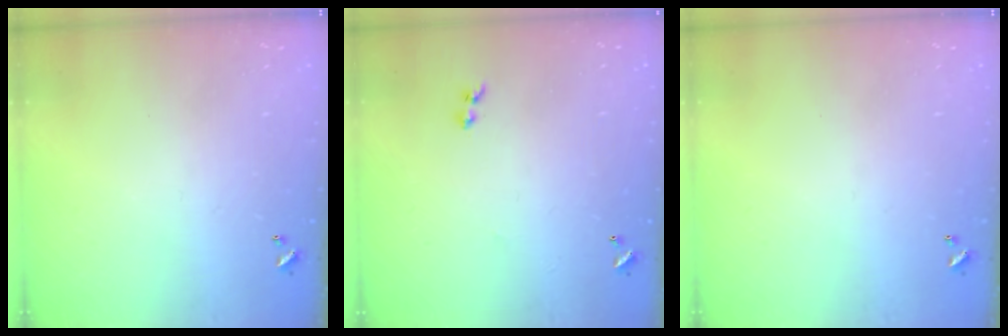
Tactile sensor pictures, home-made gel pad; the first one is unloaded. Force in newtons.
{"total": 1.9, "press": 1.7, "slide": 0.9}
{"total": 0.0}